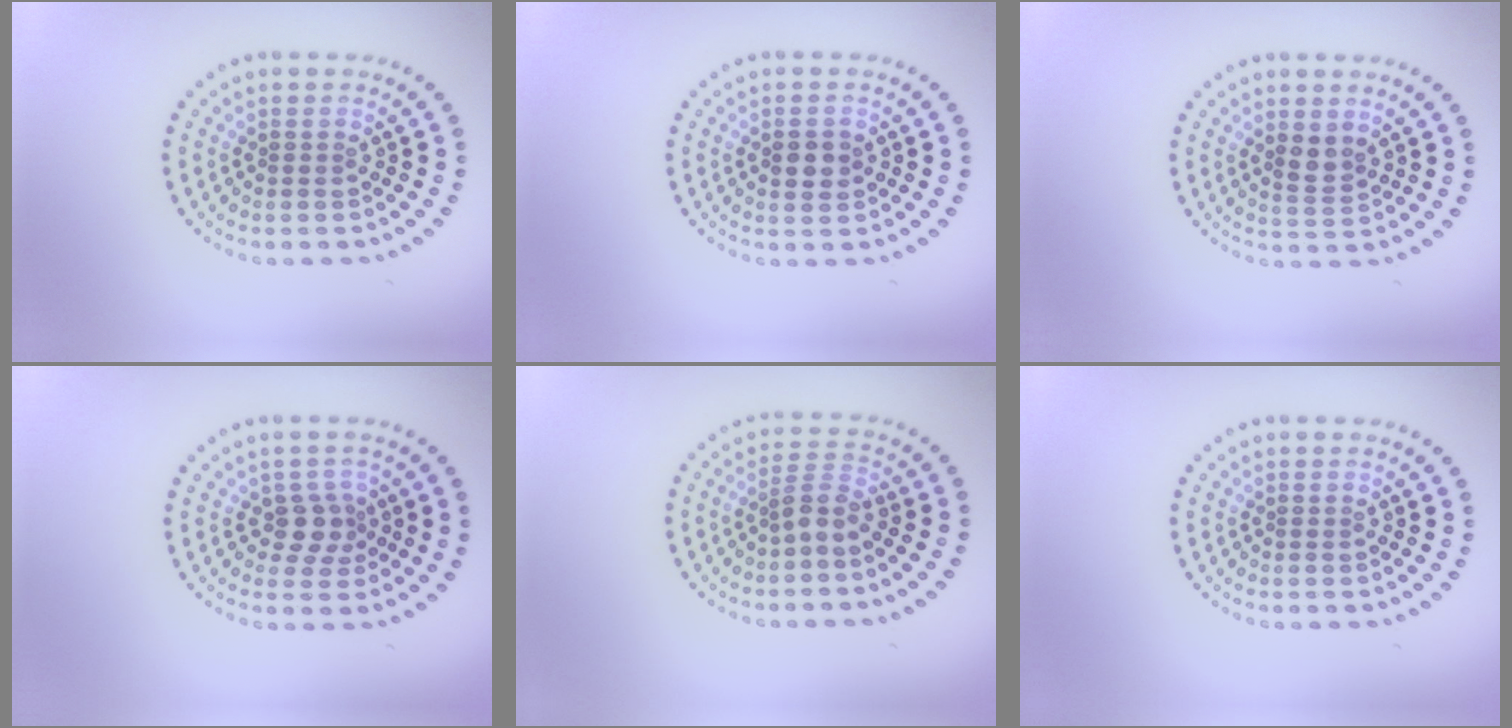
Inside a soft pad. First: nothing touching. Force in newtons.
{"total": 2.0, "press": 2.0, "slide": 0.1}
{"total": 1.9, "press": 1.7, "slide": 0.9}
{"total": 2.5, "press": 2.0, "slide": 1.5}
{"total": 2.3, "press": 1.7, "slide": 1.5}
{"total": 0.0}